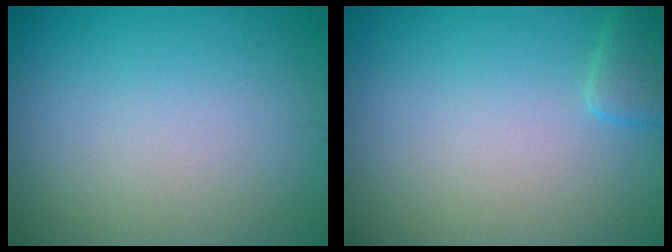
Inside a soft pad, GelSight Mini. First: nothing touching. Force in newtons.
{"total": 1.7, "press": 1.7, "slide": 0.2}